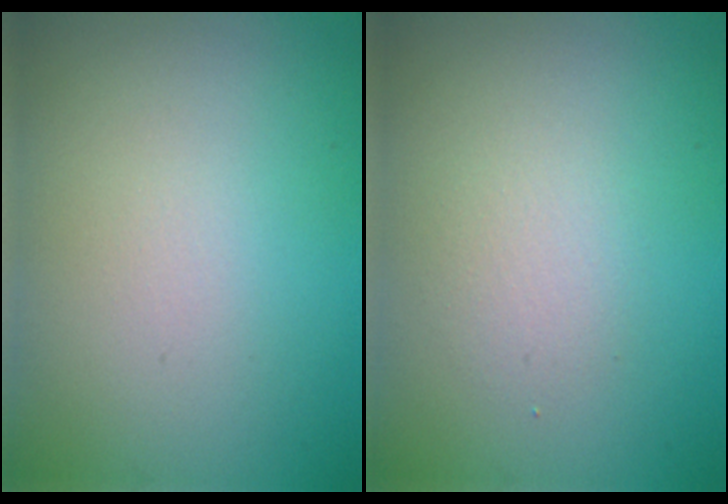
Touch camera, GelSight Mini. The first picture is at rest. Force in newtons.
{"total": 1.5, "press": 1.5, "slide": 0.1}